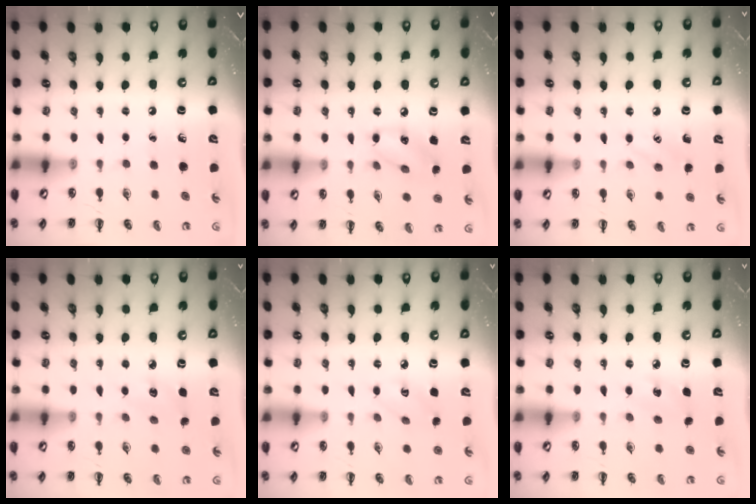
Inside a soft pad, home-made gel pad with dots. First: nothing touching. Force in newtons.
{"total": 7.9, "press": 7.9, "slide": 0.4}
{"total": 6.9, "press": 6.7, "slide": 1.7}
{"total": 3.7, "press": 3.6, "slide": 0.9}
{"total": 3.6, "press": 3.5, "slide": 1.1}
{"total": 5.1, "press": 4.9, "slide": 1.3}